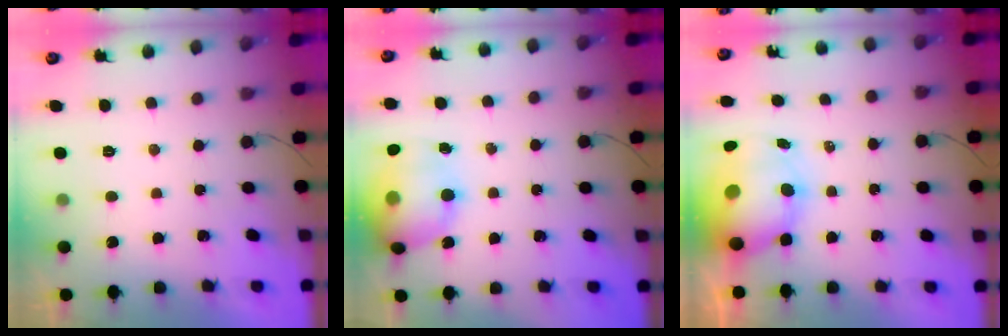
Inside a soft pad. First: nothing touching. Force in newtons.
{"total": 19.6, "press": 19.4, "slide": 3.3}
{"total": 11.7, "press": 11.2, "slide": 3.3}